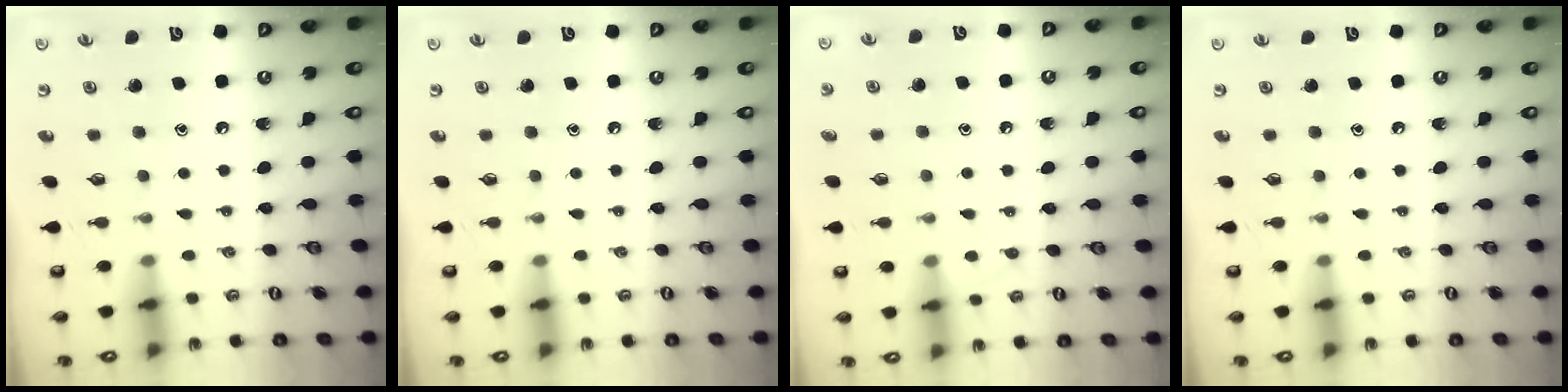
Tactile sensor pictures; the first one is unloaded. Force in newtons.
{"total": 0.0}
{"total": 5.1, "press": 5.1, "slide": 0.6}
{"total": 0.0}